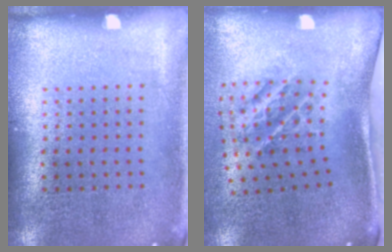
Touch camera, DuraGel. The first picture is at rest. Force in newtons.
{"total": 1.8, "press": 1.2, "slide": 1.3}